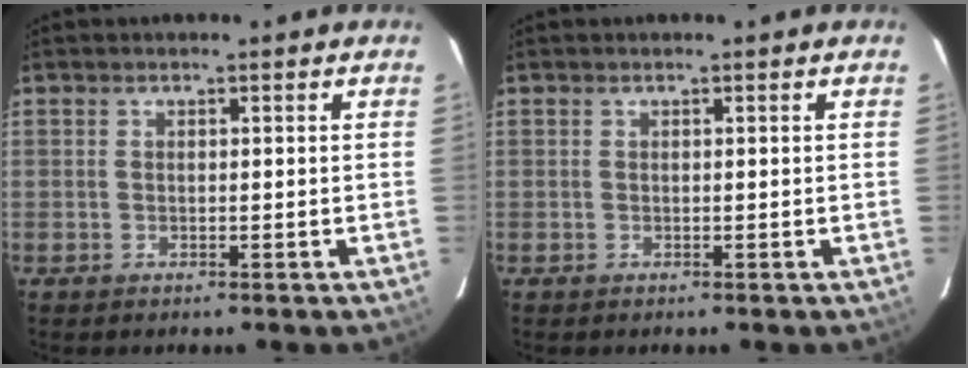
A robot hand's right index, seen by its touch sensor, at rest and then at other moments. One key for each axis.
{"total": 0.0}